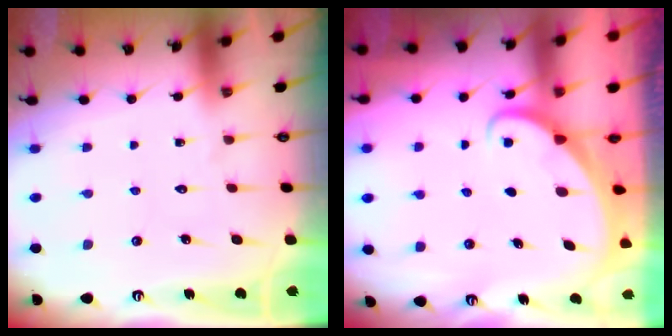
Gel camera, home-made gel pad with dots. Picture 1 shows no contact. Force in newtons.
{"total": 1.7, "press": 1.7, "slide": 0.1}